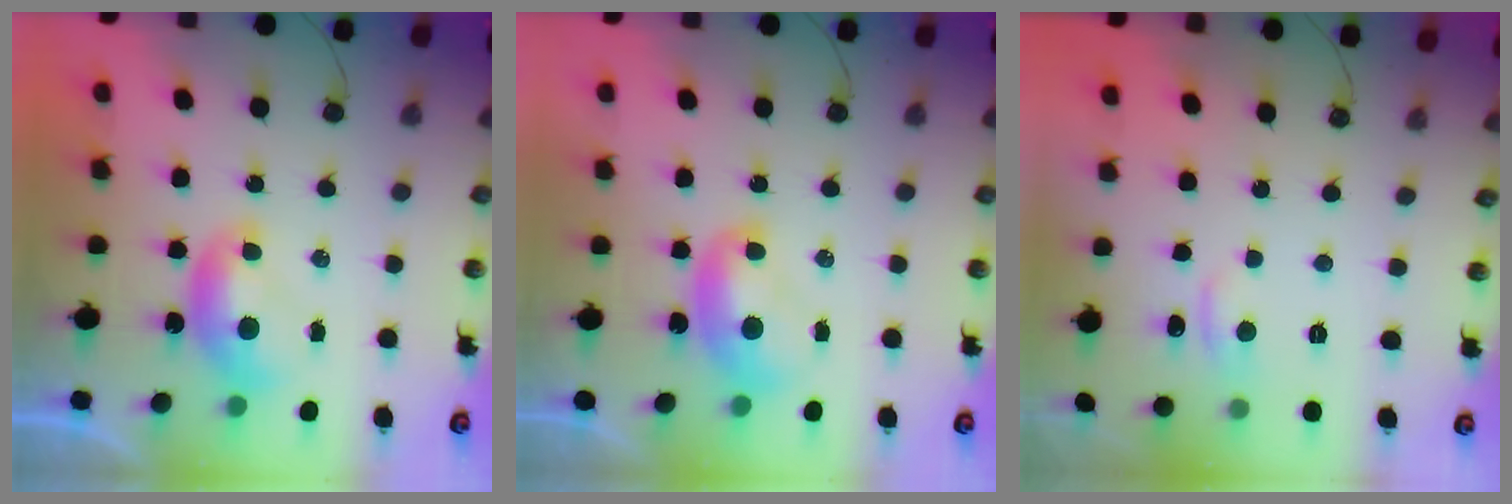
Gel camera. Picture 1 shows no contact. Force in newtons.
{"total": 1.9, "press": 1.9, "slide": 0.2}
{"total": 1.2, "press": 0.7, "slide": 0.9}